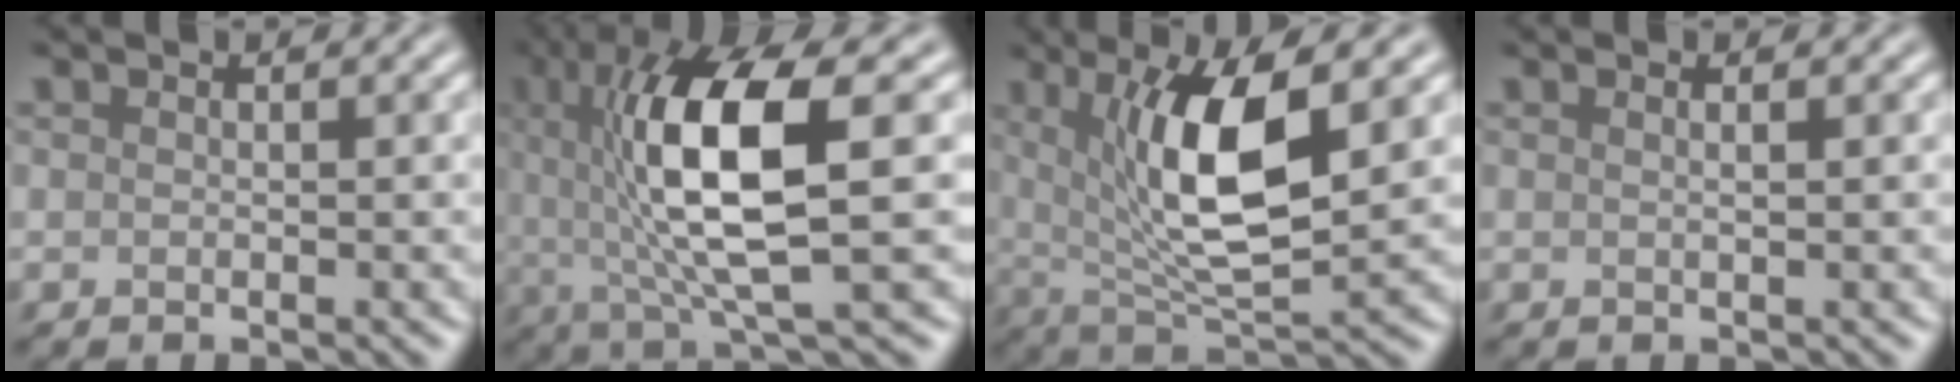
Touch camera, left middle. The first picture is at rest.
{"total": 10.6, "force": [1.3, 2.8, 10.2], "torque": [-0.181, 0.002, 0.029]}
{"total": 9.1, "force": [2.2, 2.9, 8.4], "torque": [-0.144, -0.010, 0.041]}
{"total": 1.4, "force": [0.5, 0.6, 1.2], "torque": [-0.003, -0.002, -0.006]}